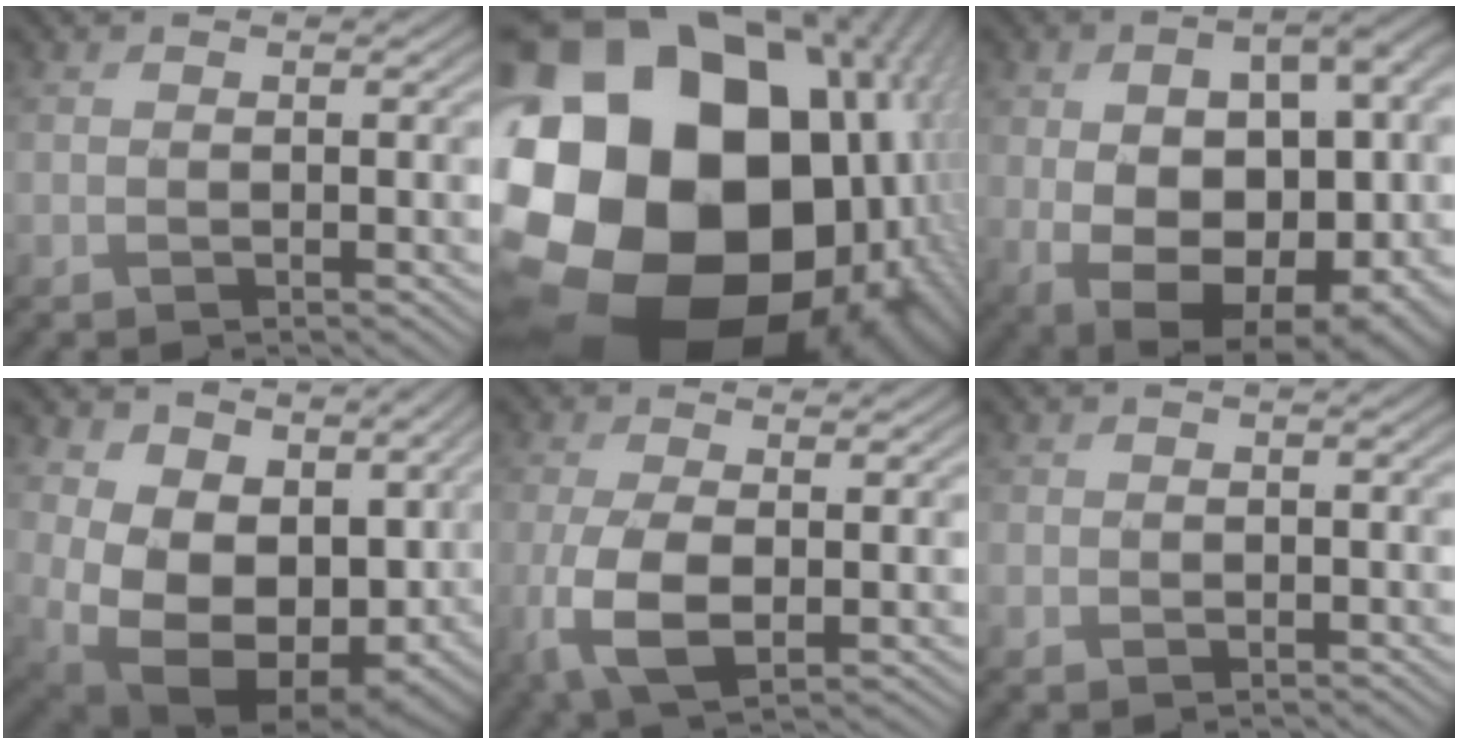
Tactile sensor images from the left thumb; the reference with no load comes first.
{"total": 26.9, "force": [-4.3, 22.8, 13.6], "torque": [-0.278, -0.027, -0.099]}
{"total": 18.6, "force": [-0.6, 11.4, 14.7], "torque": [-0.213, -0.033, 0.025]}
{"total": 16.9, "force": [1.6, 11.7, 12.2], "torque": [-0.247, -0.040, 0.082]}
{"total": 7.0, "force": [-1.5, 3.3, 5.9], "torque": [-0.143, -0.013, -0.025]}
{"total": 0.8, "force": [-0.5, 0.6, 0.0], "torque": [0.004, -0.006, -0.008]}